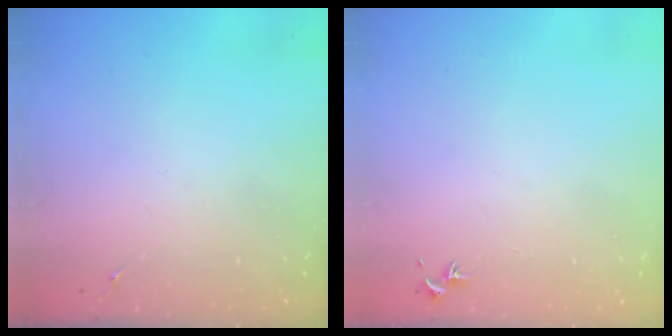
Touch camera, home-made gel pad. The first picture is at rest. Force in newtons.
{"total": 0.7, "press": 0.6, "slide": 0.5}